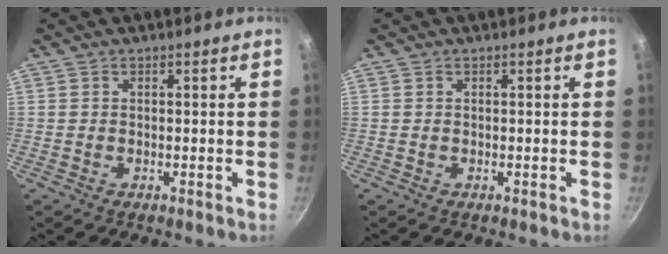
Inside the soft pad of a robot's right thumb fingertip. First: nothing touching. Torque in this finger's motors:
{"motor_torque": [0.00, 0.00, 0.02, 0.00, 0.00]}